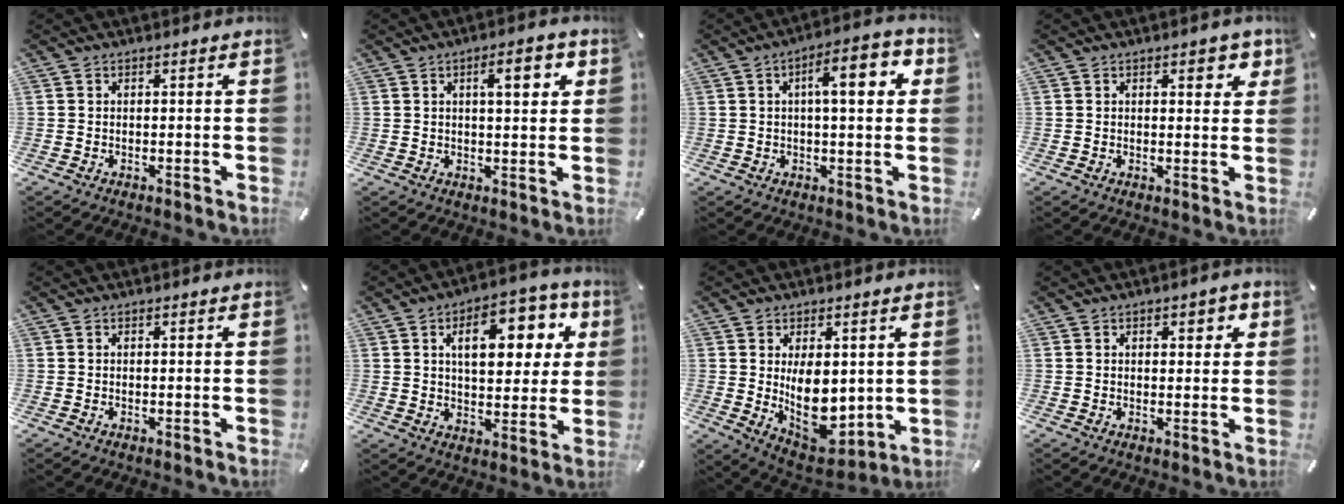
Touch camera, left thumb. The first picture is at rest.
{"total": 6.9, "force": [2.5, 2.2, 6.1], "torque": [-0.084, -0.008, 0.032]}
{"total": 10.6, "force": [2.9, 3.3, 9.6], "torque": [-0.144, -0.003, 0.039]}
{"total": 3.9, "force": [1.9, 2.2, 2.6], "torque": [-0.016, -0.008, 0.025]}
{"total": 0.0}
{"total": 15.8, "force": [6.0, 8.9, 11.6], "torque": [-0.160, -0.010, 0.095]}
{"total": 12.8, "force": [0.8, 8.3, 9.7], "torque": [-0.133, -0.025, 0.019]}
{"total": 2.6, "force": [1.0, 1.6, 1.8], "torque": [-0.022, 0.001, 0.011]}